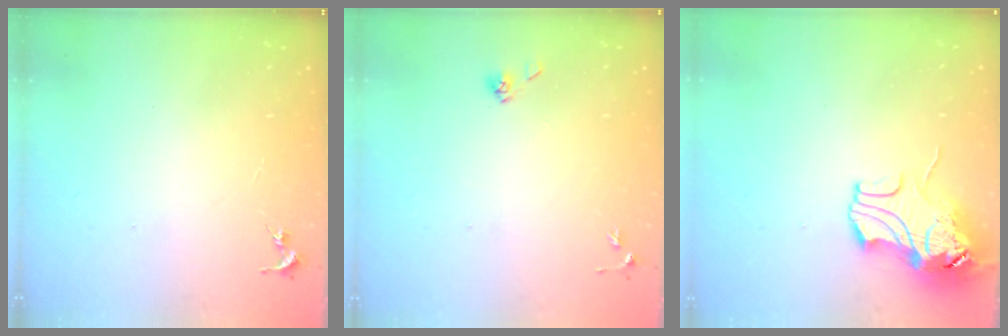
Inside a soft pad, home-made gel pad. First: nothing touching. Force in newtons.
{"total": 3.8, "press": 3.4, "slide": 1.7}
{"total": 11.2, "press": 11.0, "slide": 1.7}